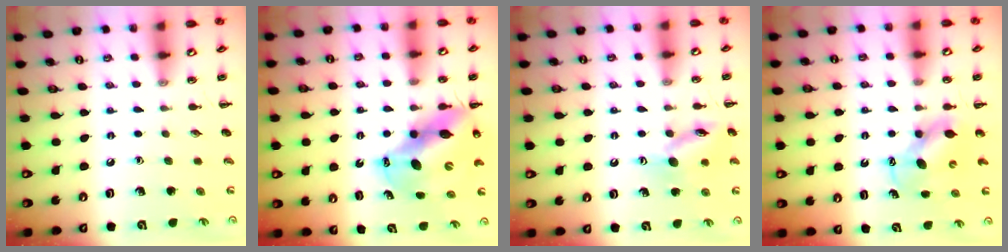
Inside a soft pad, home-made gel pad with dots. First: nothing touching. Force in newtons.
{"total": 12.5, "press": 12.1, "slide": 3.0}
{"total": 13.2, "press": 13.1, "slide": 1.1}
{"total": 6.7, "press": 6.6, "slide": 0.7}